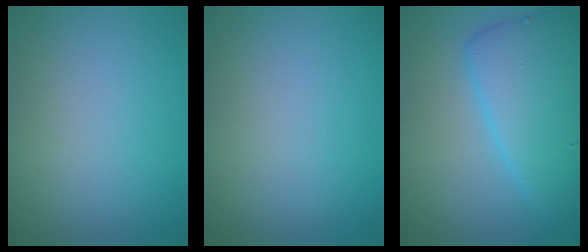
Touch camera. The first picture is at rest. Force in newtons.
{"total": 0.0}
{"total": 6.1, "press": 6.1, "slide": 0.4}